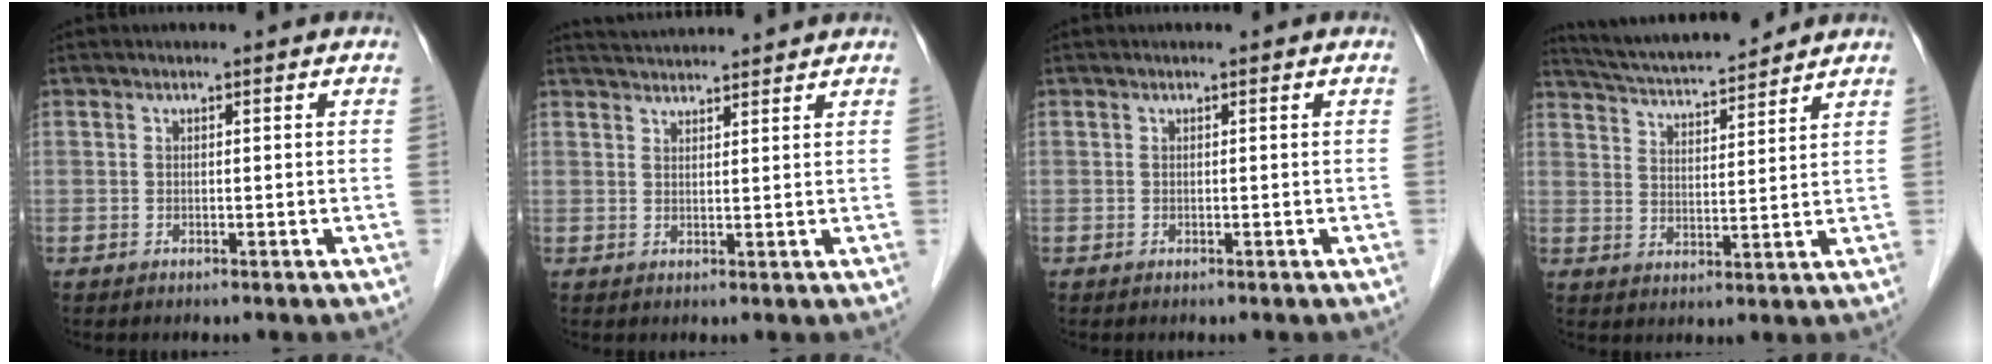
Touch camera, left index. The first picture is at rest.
{"total": 6.2, "force": [6.0, -0.4, 1.3], "torque": [-0.026, 0.032, 0.090]}
{"total": 0.0}
{"total": 12.4, "force": [11.5, 1.0, 4.5], "torque": [-0.083, 0.016, 0.187]}